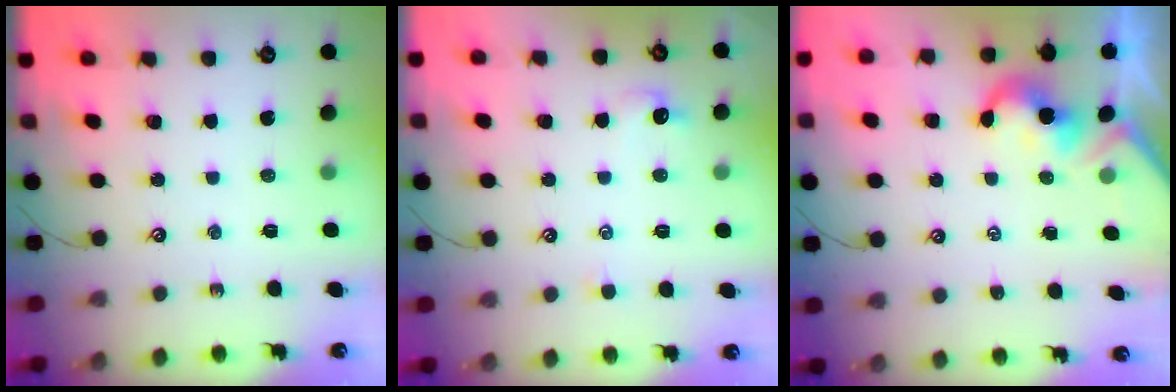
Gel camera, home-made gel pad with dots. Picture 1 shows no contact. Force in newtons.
{"total": 0.8, "press": 0.4, "slide": 0.7}
{"total": 2.1, "press": 2.0, "slide": 0.5}